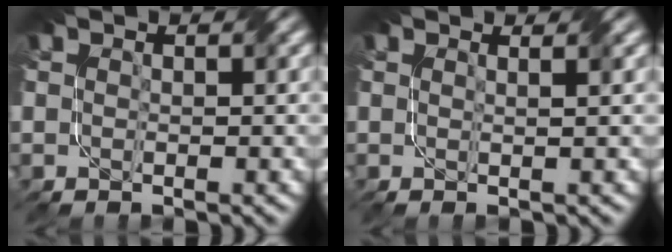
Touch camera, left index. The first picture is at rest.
{"total": 1.6, "force": [1.3, -0.1, 0.9], "torque": [0.002, 0.008, -0.002]}